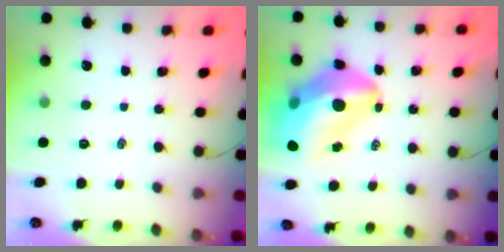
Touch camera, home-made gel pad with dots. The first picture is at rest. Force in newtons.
{"total": 21.8, "press": 21.0, "slide": 5.8}